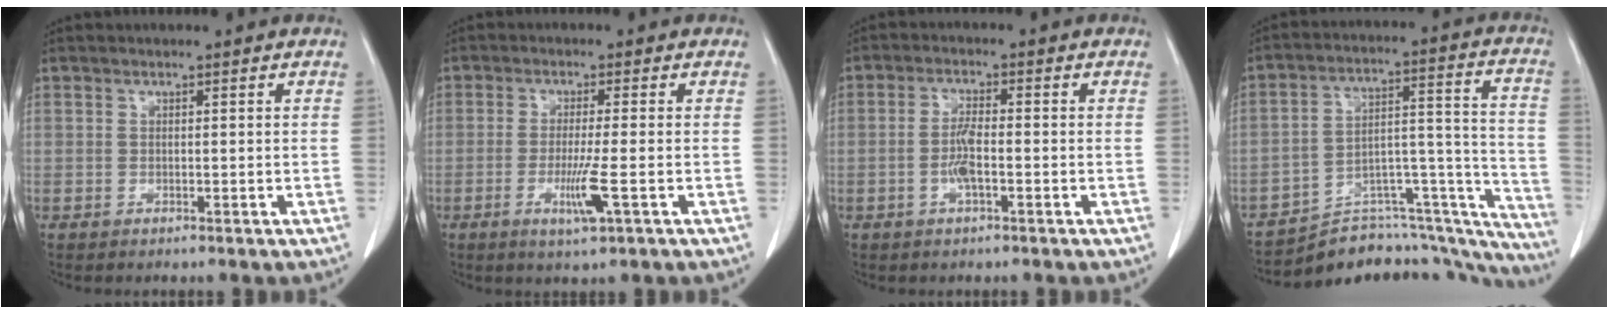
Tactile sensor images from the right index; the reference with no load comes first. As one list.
[{"total": 5.0, "force": [-1.8, -0.4, 4.7], "torque": [-0.090, -0.015, -0.034]}, {"total": 3.7, "force": [-1.0, 0.7, 3.5], "torque": [-0.073, 0.002, -0.021]}, {"total": 20.7, "force": [-19.1, 6.0, 5.4], "torque": [-0.006, 0.092, -0.260]}]